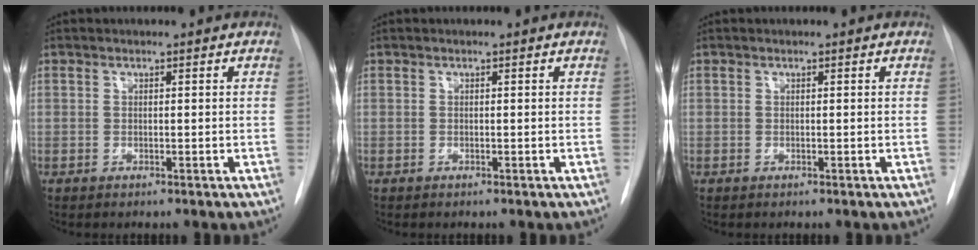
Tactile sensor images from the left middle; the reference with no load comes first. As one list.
[{"total": 0.0}, {"total": 0.0}]